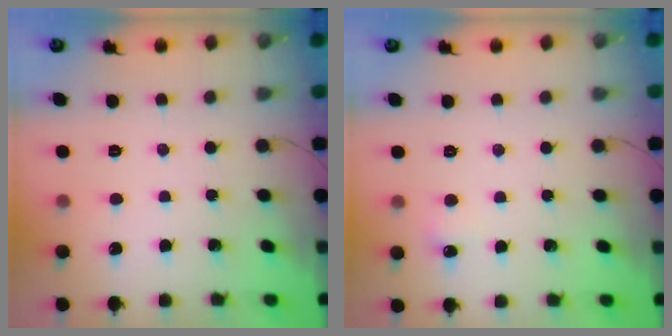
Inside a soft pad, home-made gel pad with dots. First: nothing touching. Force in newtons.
{"total": 4.2, "press": 3.9, "slide": 1.3}